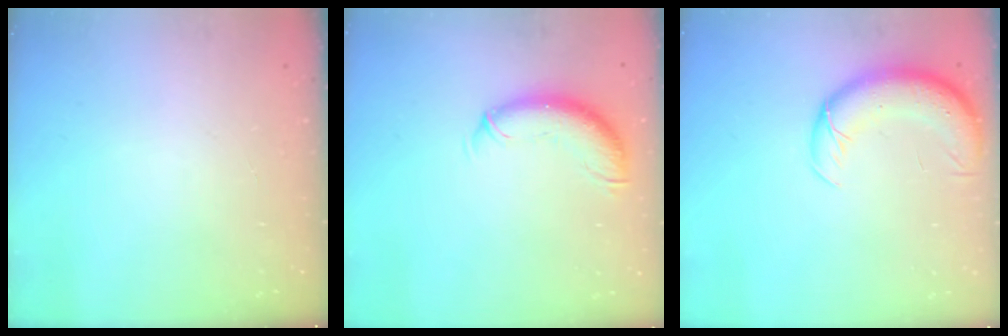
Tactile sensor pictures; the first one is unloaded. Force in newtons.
{"total": 10.6, "press": 10.4, "slide": 2.1}
{"total": 9.9, "press": 9.6, "slide": 2.6}